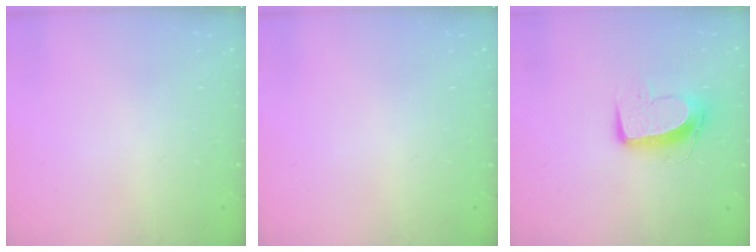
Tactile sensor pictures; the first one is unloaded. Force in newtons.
{"total": 0.0}
{"total": 10.5, "press": 10.5, "slide": 0.4}